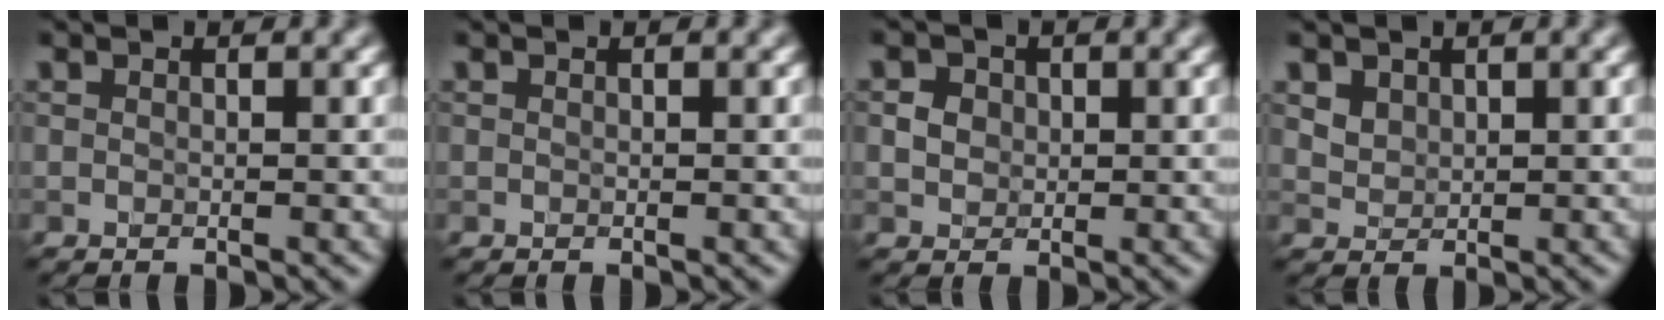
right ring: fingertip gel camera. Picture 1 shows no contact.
{"total": 0.0}
{"total": 1.6, "force": [0.2, 1.4, 0.6], "torque": [-0.006, -0.006, 0.011]}
{"total": 2.0, "force": [1.1, 1.4, 0.8], "torque": [-0.023, -0.007, 0.032]}